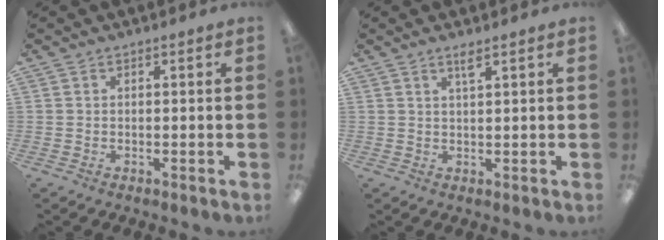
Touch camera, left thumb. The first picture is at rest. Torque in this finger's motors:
{"motor_torque": [0.14, -0.04, -0.15, 0.07, 0.00]}